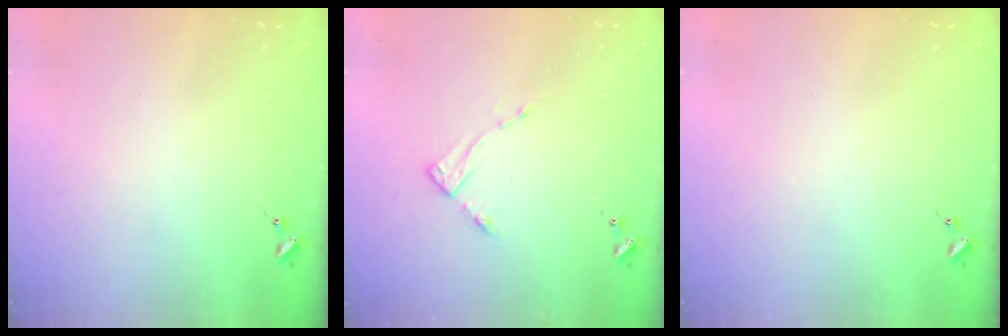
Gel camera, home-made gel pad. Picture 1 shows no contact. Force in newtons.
{"total": 2.8, "press": 2.8, "slide": 0.4}
{"total": 0.0}